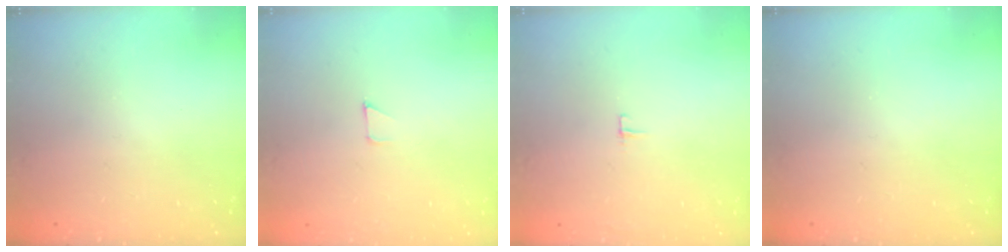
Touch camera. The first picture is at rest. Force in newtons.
{"total": 2.6, "press": 2.6, "slide": 0.2}
{"total": 3.3, "press": 3.3, "slide": 0.2}
{"total": 0.0}